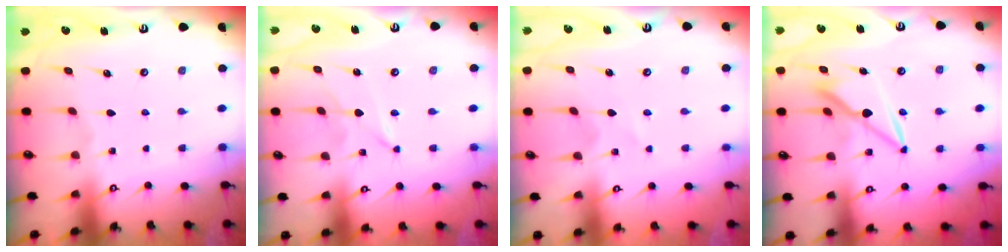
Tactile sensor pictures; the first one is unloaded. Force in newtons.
{"total": 1.1, "press": 1.1, "slide": 0.1}
{"total": 0.5, "press": 0.5, "slide": 0.1}
{"total": 7.7, "press": 7.6, "slide": 1.2}